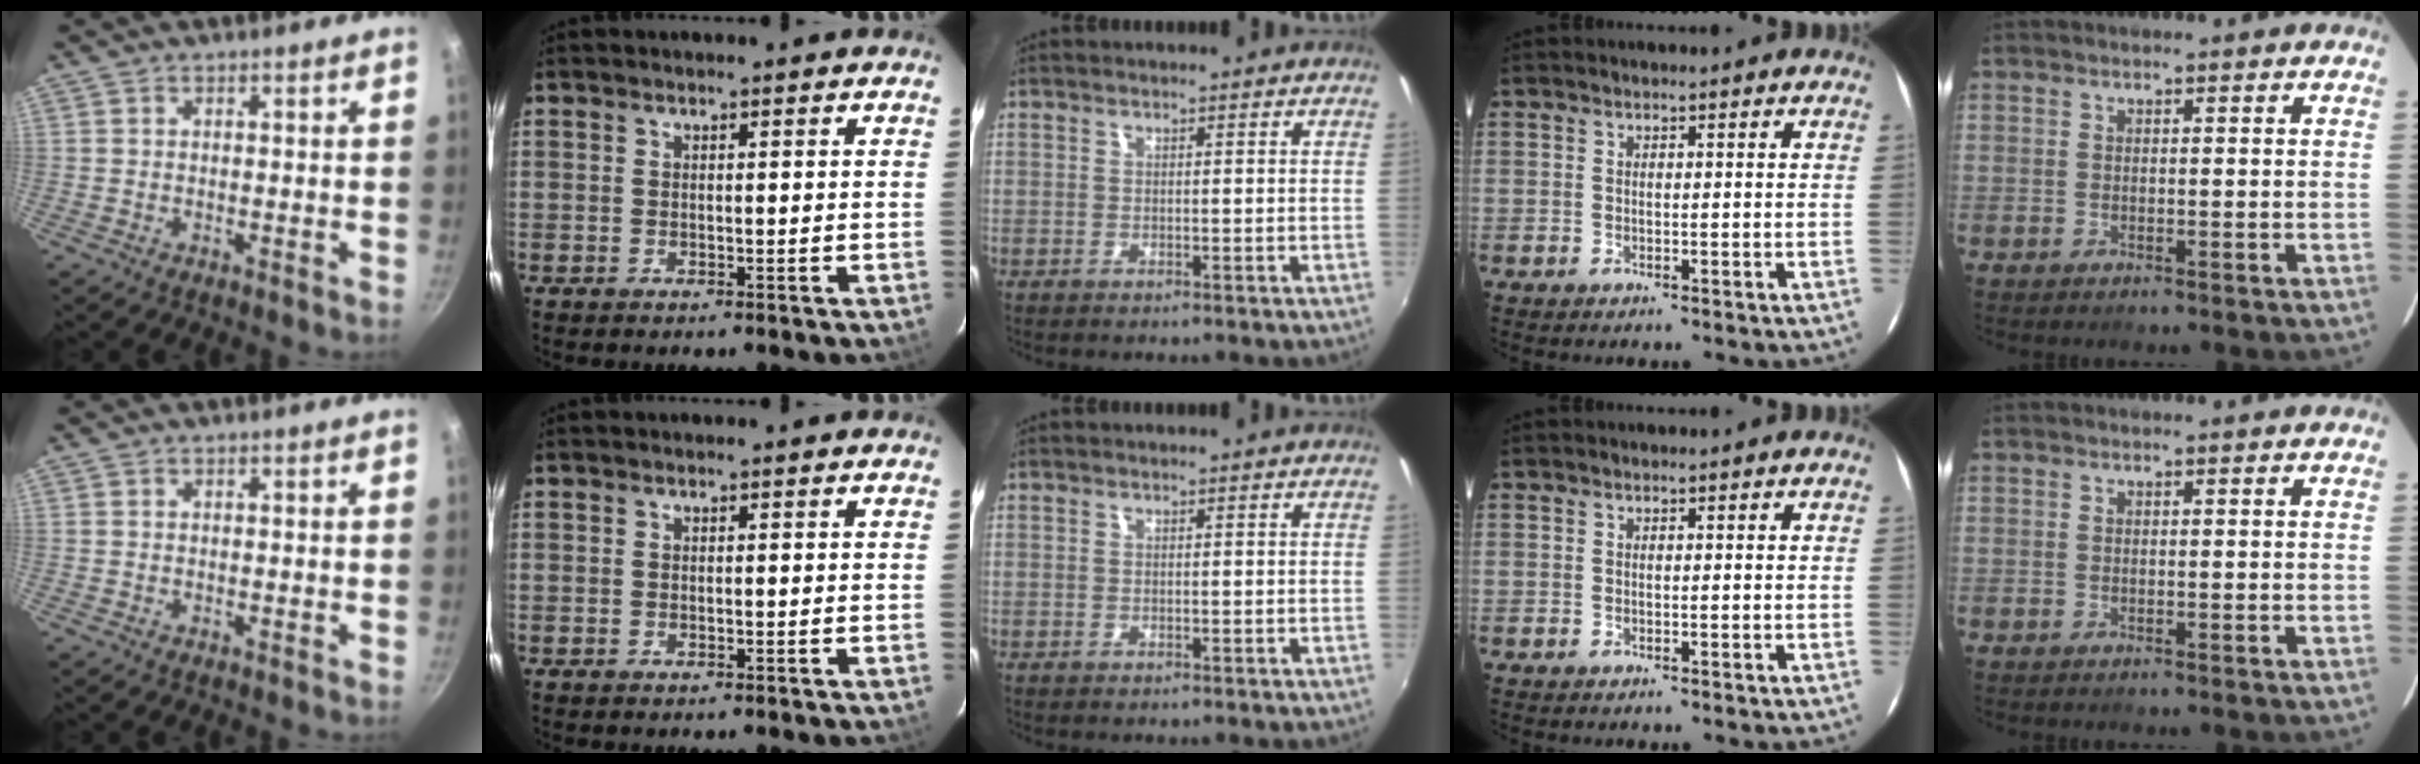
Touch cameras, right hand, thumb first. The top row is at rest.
{}